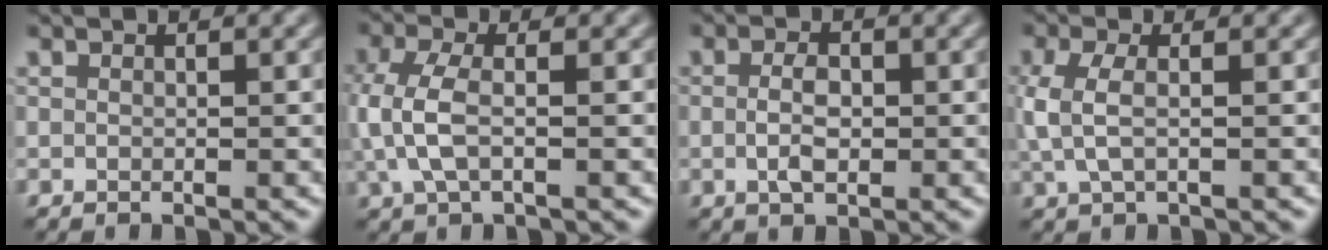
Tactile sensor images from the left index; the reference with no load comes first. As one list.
[{"total": 3.9, "force": [-0.2, 1.8, 3.5], "torque": [-0.090, 0.003, -0.008]}, {"total": 2.5, "force": [-0.2, 1.2, 2.1], "torque": [-0.046, 0.000, -0.006]}, {"total": 2.9, "force": [0.1, 1.2, 2.6], "torque": [-0.068, 0.002, 0.000]}]